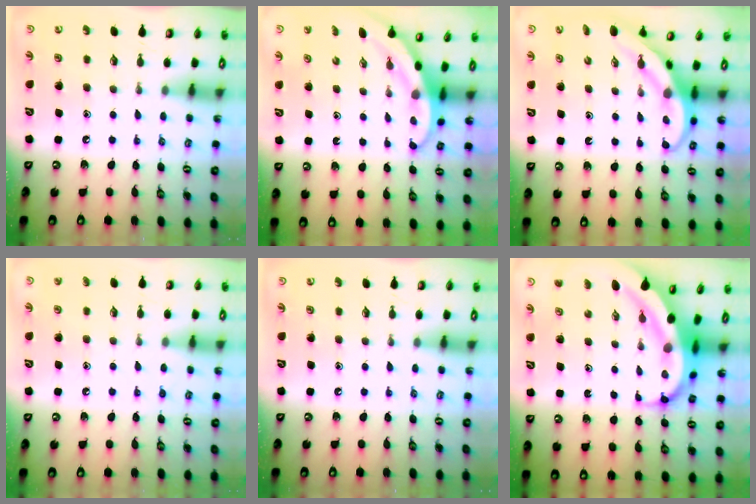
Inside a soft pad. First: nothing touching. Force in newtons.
{"total": 2.9, "press": 2.9, "slide": 0.1}
{"total": 4.0, "press": 4.0, "slide": 0.3}
{"total": 5.4, "press": 5.4, "slide": 0.7}
{"total": 0.0}
{"total": 10.0, "press": 9.8, "slide": 2.1}